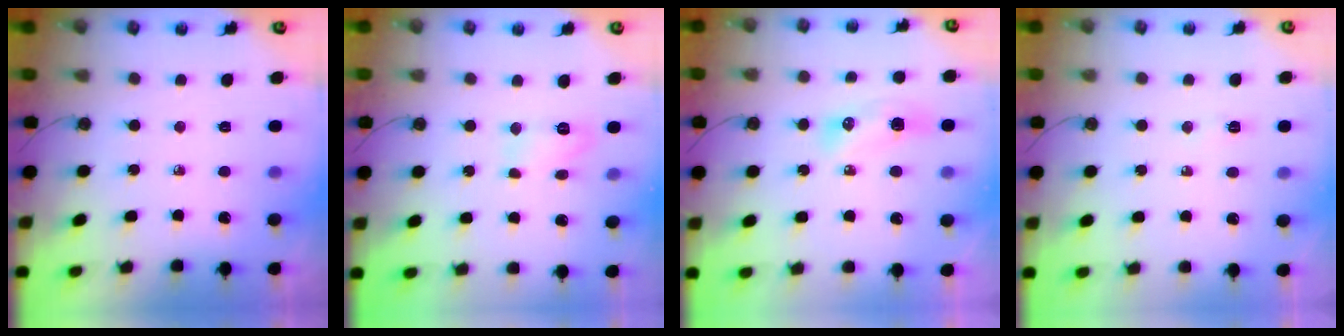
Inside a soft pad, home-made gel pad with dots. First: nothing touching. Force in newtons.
{"total": 7.7, "press": 7.7, "slide": 0.6}
{"total": 8.0, "press": 7.8, "slide": 1.9}
{"total": 4.1, "press": 4.0, "slide": 1.1}